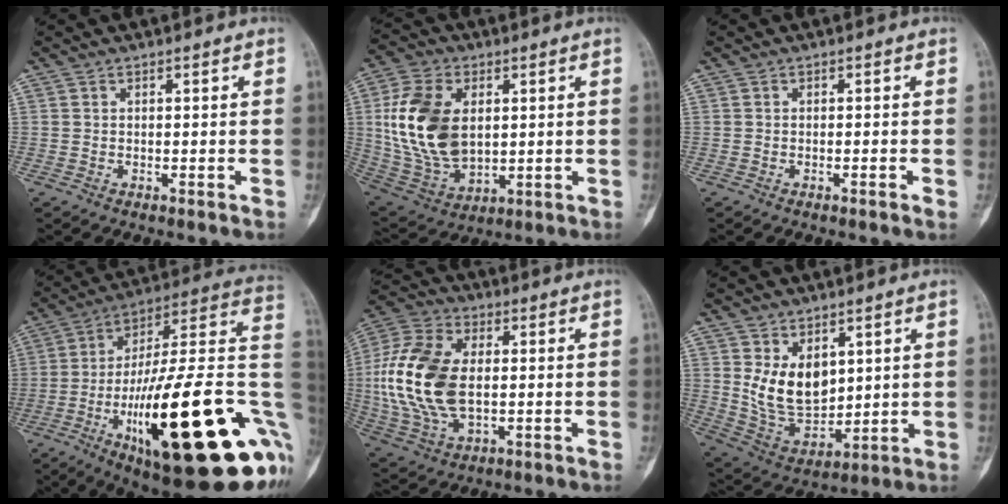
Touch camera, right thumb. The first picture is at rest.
{"total": 18.2, "force": [2.7, 11.5, 13.8], "torque": [-0.260, -0.011, 0.063]}
{"total": 0.9, "force": [-0.4, 0.0, 0.9], "torque": [-0.018, 0.000, -0.002]}
{"total": 38.3, "force": [-9.3, 10.5, 35.6], "torque": [-0.453, 0.036, -0.140]}
{"total": 19.4, "force": [0.4, 11.7, 15.5], "torque": [-0.326, 0.004, 0.012]}
{"total": 11.4, "force": [3.3, 7.7, 7.8], "torque": [-0.102, -0.032, 0.085]}